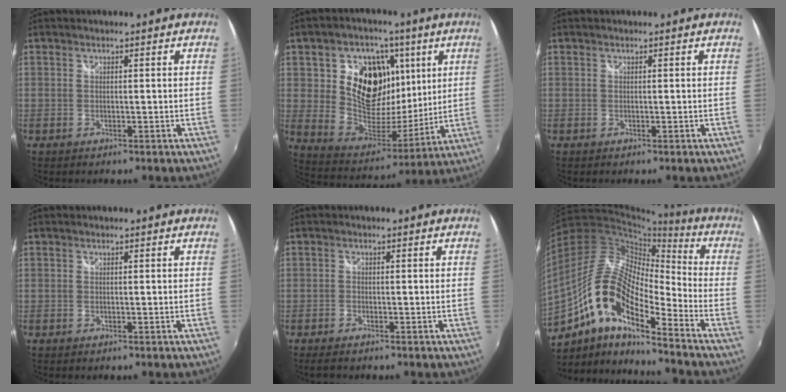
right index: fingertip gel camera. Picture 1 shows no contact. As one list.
[{"total": 18.5, "force": [6.3, 14.3, 10.0], "torque": [-0.211, 0.013, 0.121]}, {"total": 0.0}, {"total": 0.0}, {"total": 2.3, "force": [-1.9, 0.7, 1.1], "torque": [-0.027, -0.009, -0.034]}, {"total": 17.6, "force": [-8.3, 5.9, 14.3], "torque": [-0.256, 0.003, -0.175]}]